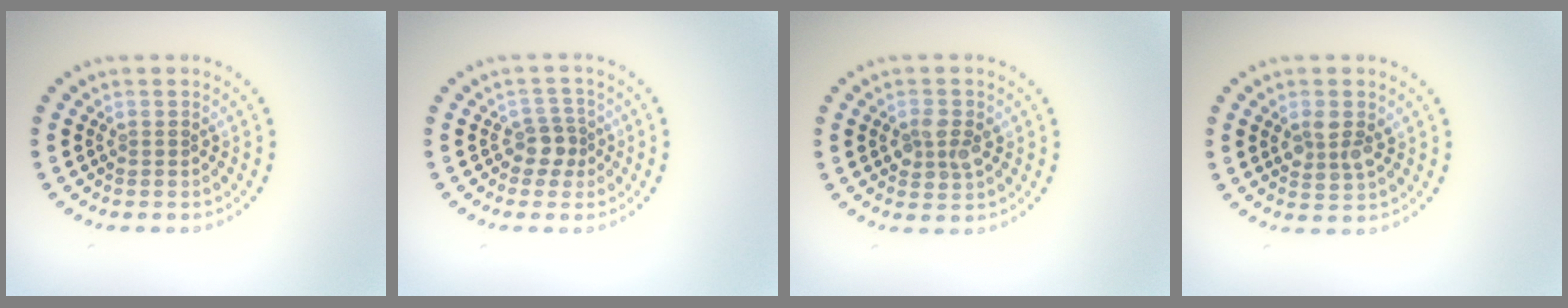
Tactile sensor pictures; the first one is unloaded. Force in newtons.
{"total": 2.1, "press": 1.7, "slide": 1.1}
{"total": 2.4, "press": 2.4, "slide": 0.1}
{"total": 2.4, "press": 2.4, "slide": 0.4}